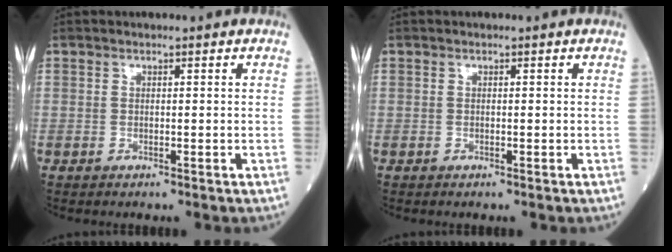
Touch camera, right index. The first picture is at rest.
{"total": 0.0}